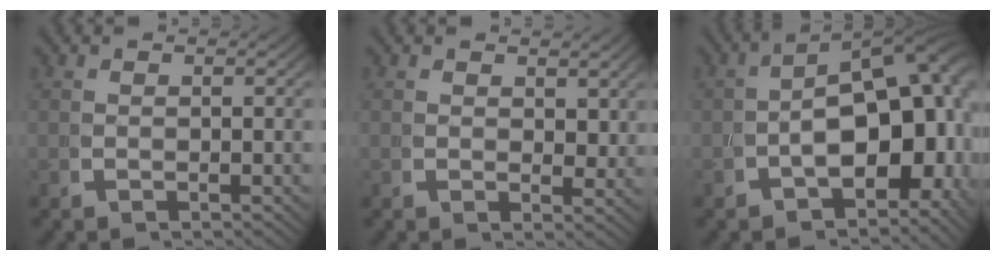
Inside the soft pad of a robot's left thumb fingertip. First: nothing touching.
{"total": 1.7, "force": [1.4, 0.8, 0.6], "torque": [-0.001, -0.011, 0.025]}
{"total": 14.9, "force": [-0.8, 9.6, 11.3], "torque": [-0.152, -0.035, -0.004]}